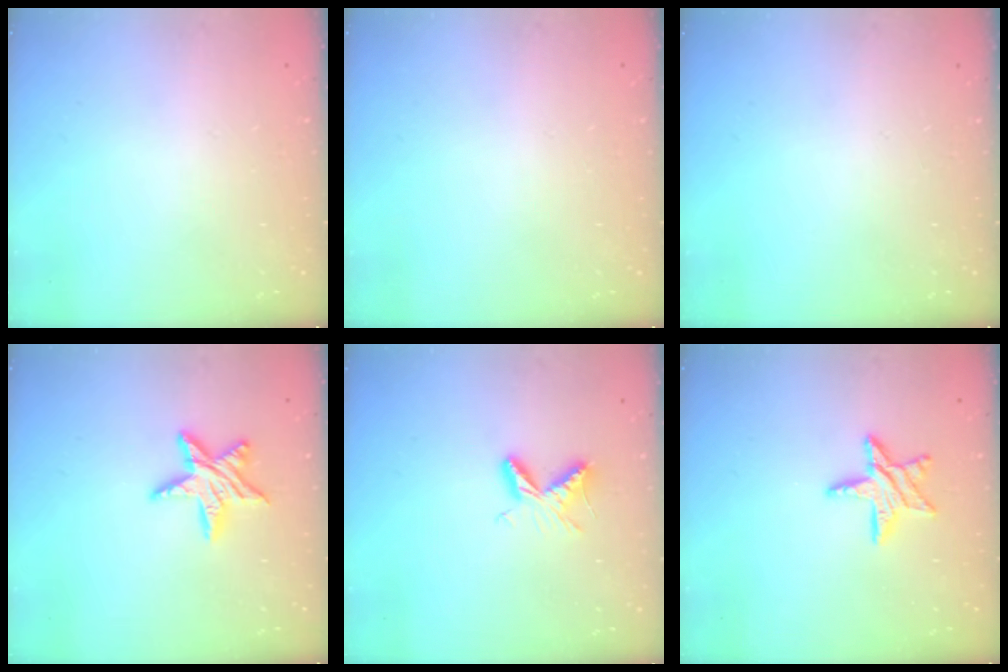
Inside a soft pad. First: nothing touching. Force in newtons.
{"total": 0.0}
{"total": 0.0}
{"total": 11.3, "press": 11.2, "slide": 0.7}
{"total": 7.1, "press": 7.0, "slide": 0.7}
{"total": 10.2, "press": 10.2, "slide": 0.9}